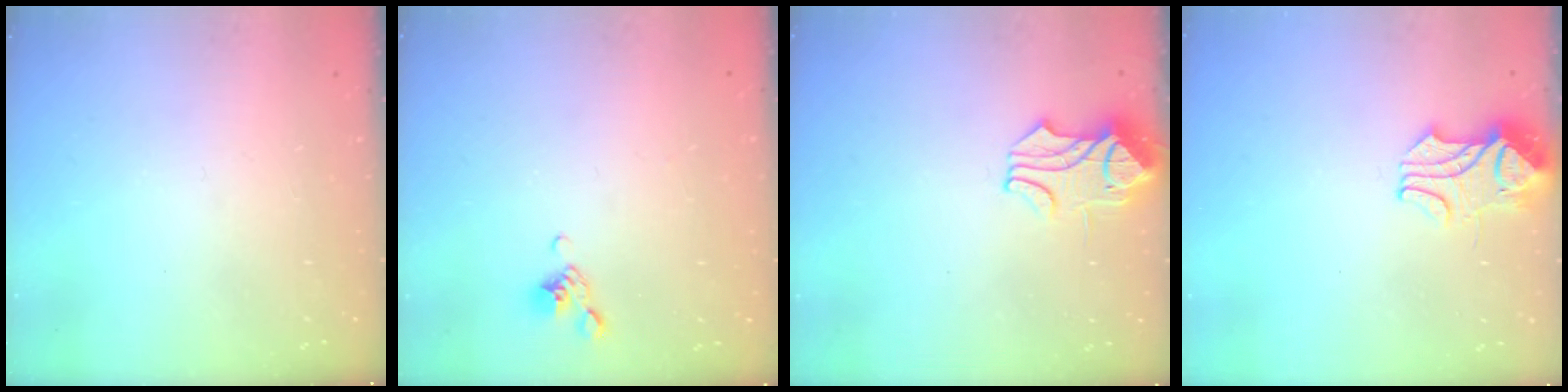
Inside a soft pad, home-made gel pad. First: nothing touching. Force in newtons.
{"total": 4.6, "press": 4.5, "slide": 0.9}
{"total": 1.2, "press": 0.9, "slide": 0.8}
{"total": 2.1, "press": 1.9, "slide": 0.9}